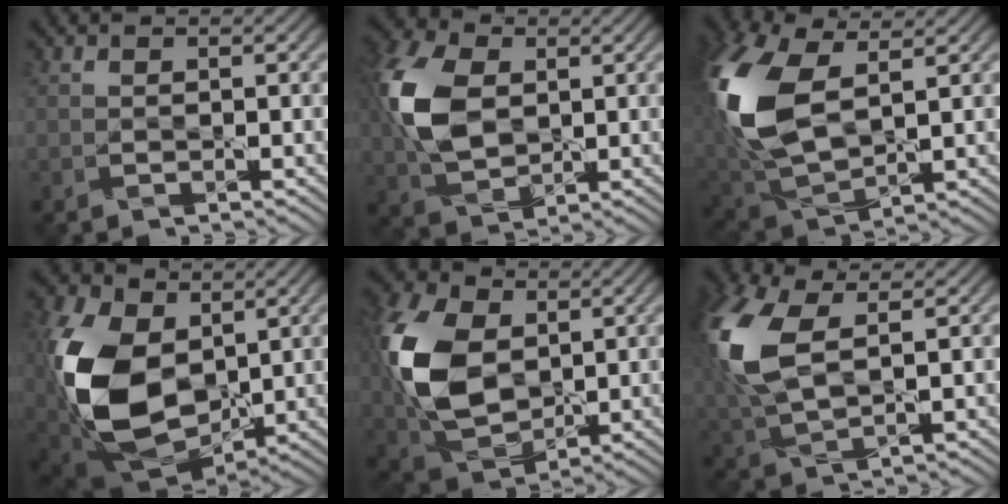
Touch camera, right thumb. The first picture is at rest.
{"total": 11.1, "force": [1.6, 7.3, 8.1], "torque": [-0.228, 0.012, 0.028]}
{"total": 15.1, "force": [3.5, 8.4, 12.0], "torque": [-0.316, 0.003, 0.076]}
{"total": 15.8, "force": [1.3, 10.8, 11.4], "torque": [-0.295, -0.013, 0.027]}
{"total": 13.3, "force": [2.0, 9.0, 9.6], "torque": [-0.253, 0.011, 0.040]}
{"total": 12.5, "force": [3.0, 6.5, 10.3], "torque": [-0.281, 0.006, 0.057]}